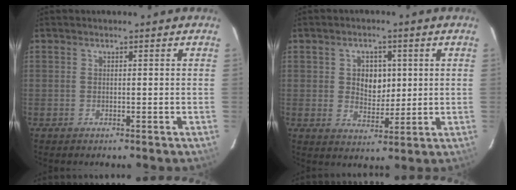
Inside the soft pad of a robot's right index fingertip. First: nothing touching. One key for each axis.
{"total": 5.9, "fx": 1.0, "fy": 4.5, "fz": 3.7, "tx": -0.059, "ty": 0.007, "tz": 0.024}